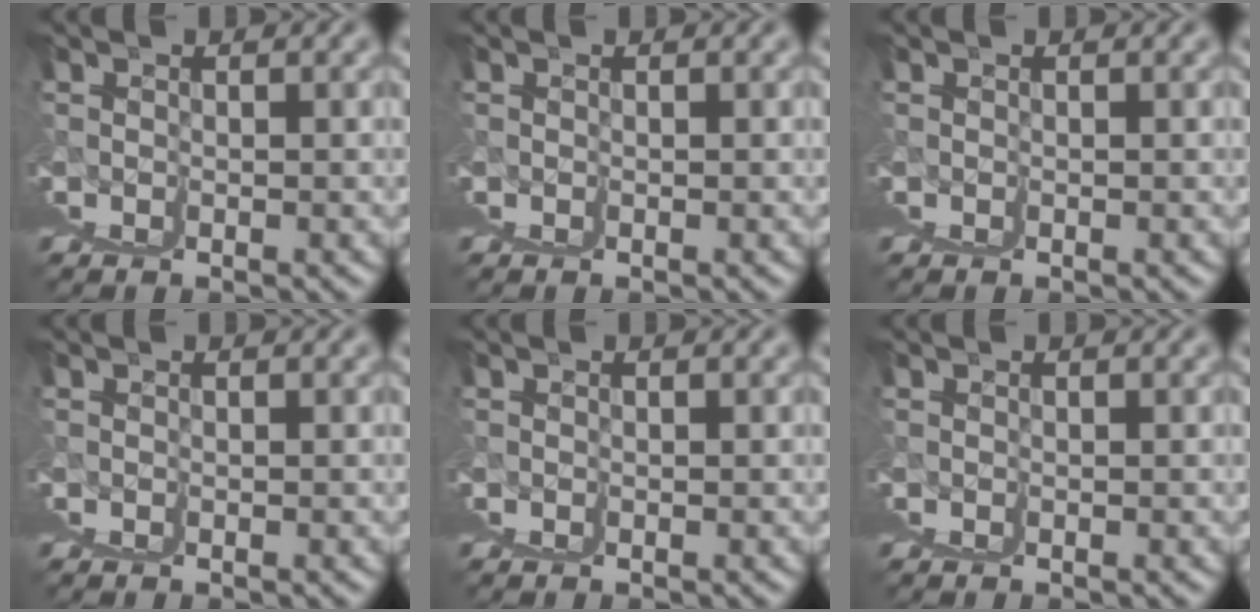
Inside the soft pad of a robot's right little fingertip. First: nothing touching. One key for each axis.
{"total": 0.0}
{"total": 0.0}
{"total": 0.0}
{"total": 0.0}
{"total": 0.0}